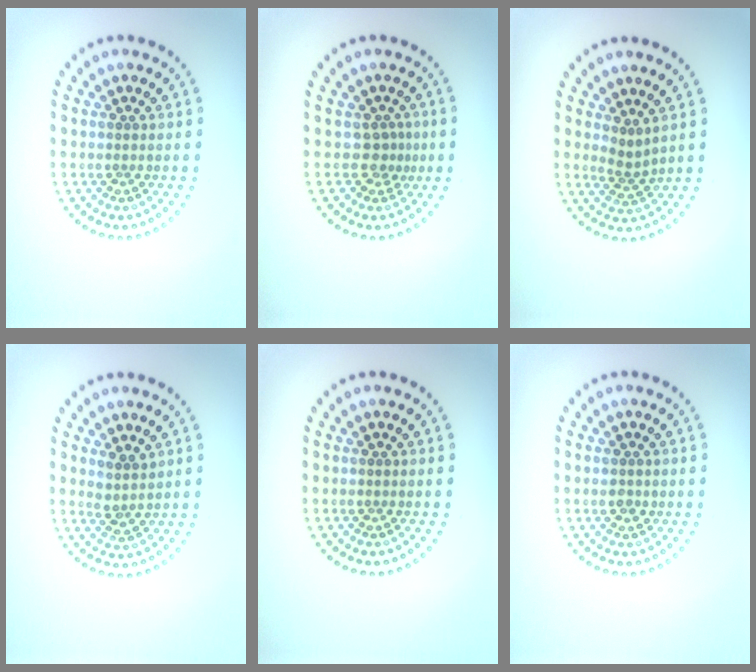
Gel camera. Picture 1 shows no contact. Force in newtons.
{"total": 1.8, "press": 1.3, "slide": 1.1}
{"total": 1.9, "press": 1.2, "slide": 1.4}
{"total": 1.9, "press": 1.5, "slide": 1.0}
{"total": 0.0}
{"total": 0.9, "press": 0.9, "slide": 0.2}